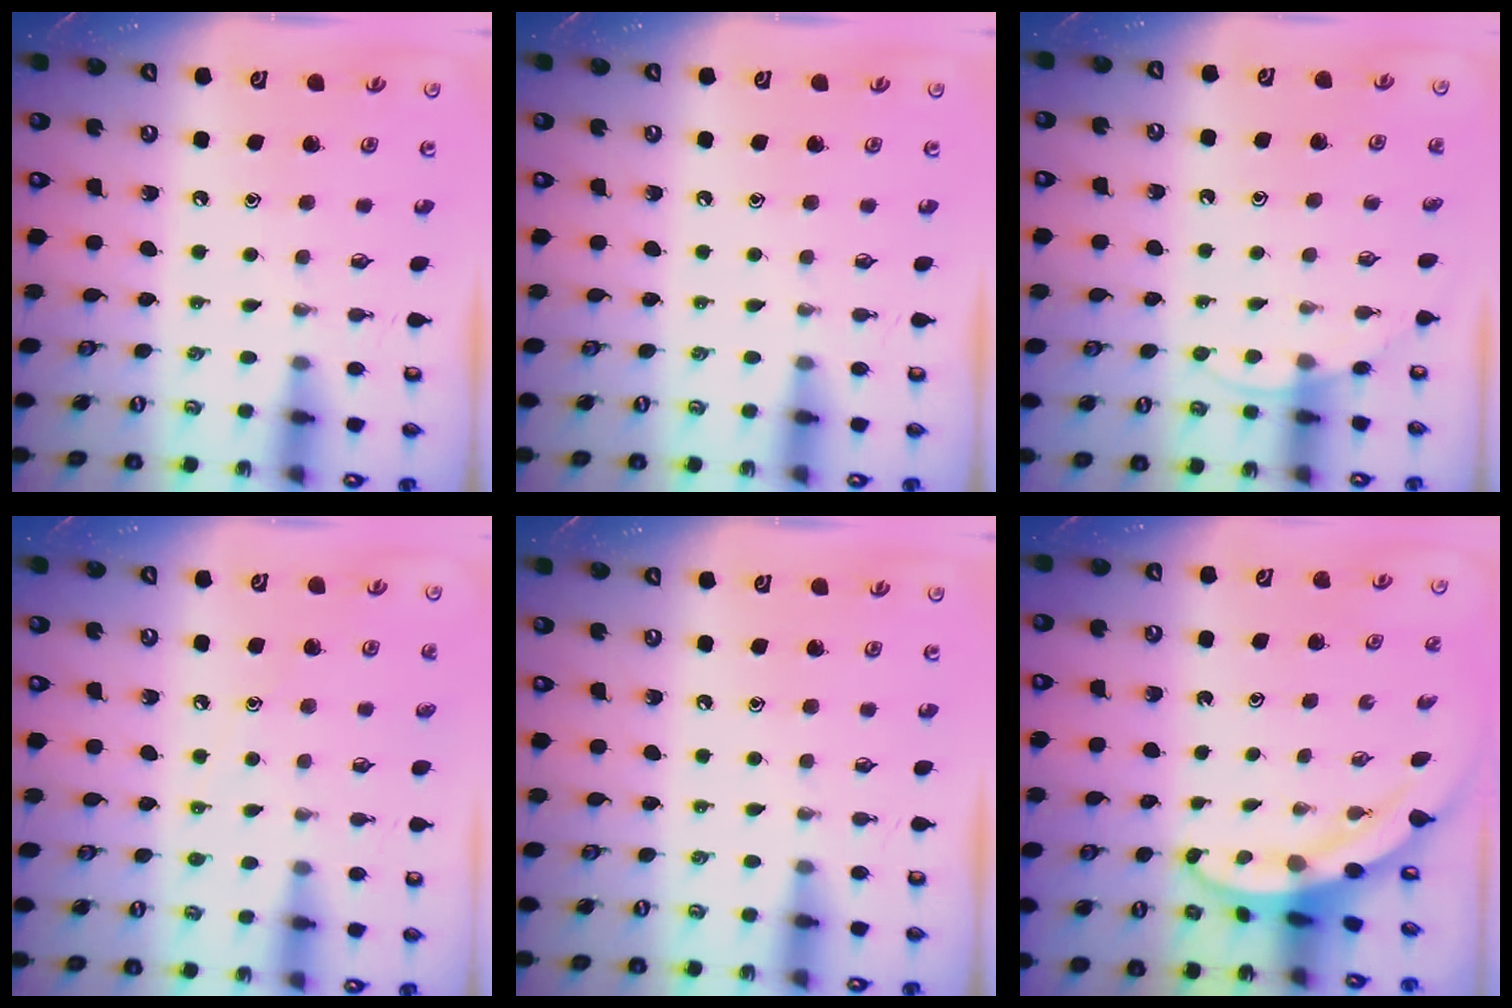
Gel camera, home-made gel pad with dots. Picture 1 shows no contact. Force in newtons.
{"total": 0.0}
{"total": 5.1, "press": 5.1, "slide": 0.5}
{"total": 5.8, "press": 5.7, "slide": 0.8}
{"total": 0.0}
{"total": 3.8, "press": 3.7, "slide": 0.5}